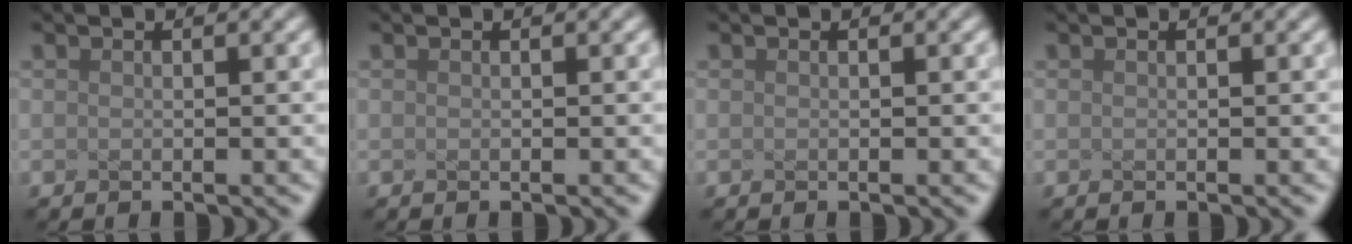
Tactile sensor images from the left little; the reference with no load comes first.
{"total": 0.0}
{"total": 0.0}
{"total": 0.0}